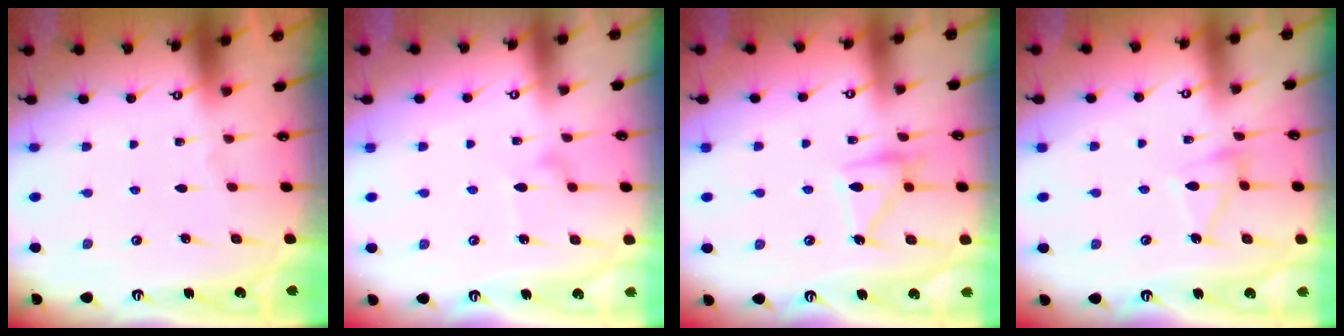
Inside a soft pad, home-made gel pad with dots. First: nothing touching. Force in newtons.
{"total": 8.1, "press": 8.0, "slide": 0.4}
{"total": 13.1, "press": 13.1, "slide": 0.8}
{"total": 8.2, "press": 8.1, "slide": 0.6}